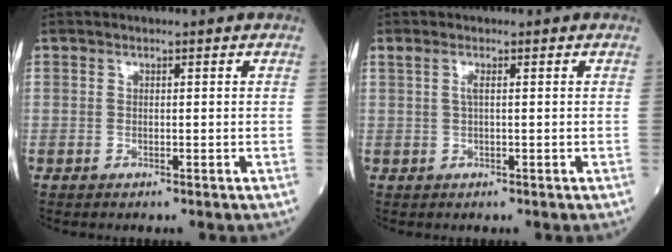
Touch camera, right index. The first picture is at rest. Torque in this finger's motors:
{"motor_torque": [0.45, 0.15, 0.14, 0.02]}